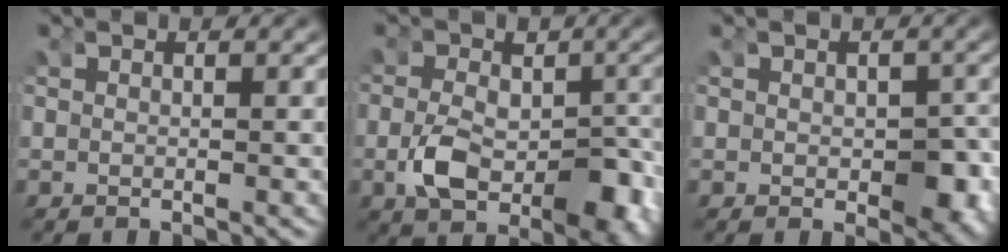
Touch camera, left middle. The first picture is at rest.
{"total": 7.0, "force": [-2.3, 4.4, 4.9], "torque": [-0.095, -0.027, -0.028]}
{"total": 3.6, "force": [-1.0, 2.5, 2.4], "torque": [-0.032, -0.015, -0.006]}